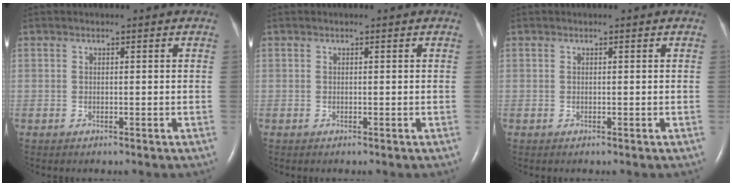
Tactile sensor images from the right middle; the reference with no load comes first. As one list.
[{"total": 0.0}, {"total": 0.0}]